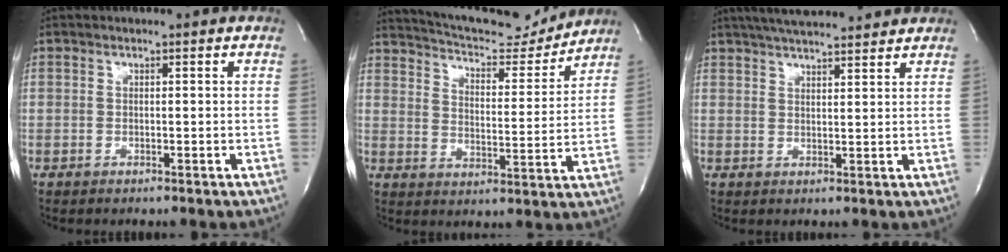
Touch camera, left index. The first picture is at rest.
{"total": 15.5, "force": [14.8, 2.0, 4.1], "torque": [-0.067, -0.017, 0.214]}
{"total": 11.4, "force": [10.2, 1.5, 5.0], "torque": [-0.086, 0.026, 0.148]}